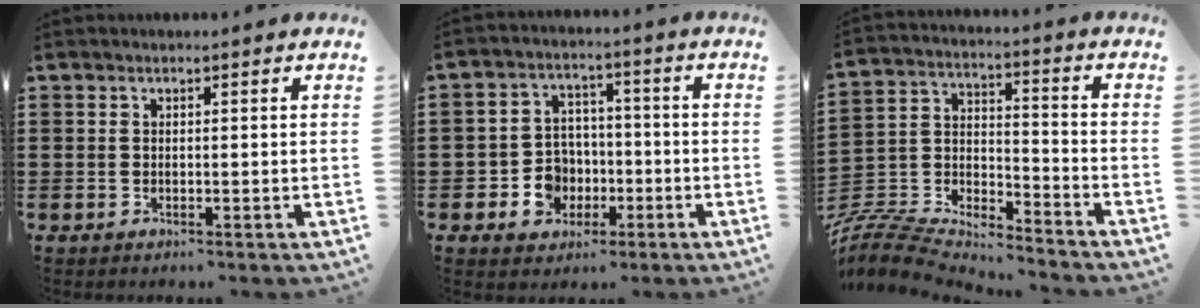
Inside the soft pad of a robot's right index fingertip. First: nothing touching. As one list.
[{"total": 6.8, "force": [-2.1, 6.0, 2.5], "torque": [-0.072, 0.016, -0.036]}, {"total": 7.8, "force": [-7.5, 1.7, 1.3], "torque": [-0.045, -0.001, -0.155]}]